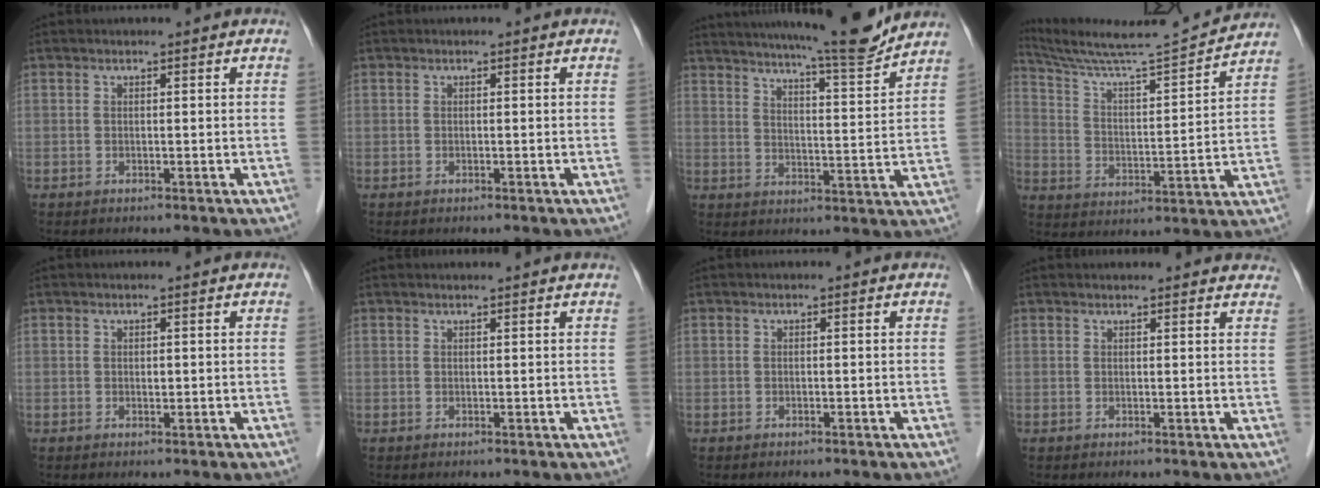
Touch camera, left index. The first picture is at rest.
{"total": 0.0}
{"total": 15.3, "force": [13.9, -0.3, 6.4], "torque": [-0.101, -0.023, 0.191]}
{"total": 15.9, "force": [15.1, -1.4, 4.5], "torque": [-0.093, -0.021, 0.242]}
{"total": 0.6, "force": [0.2, 0.3, 0.4], "torque": [-0.005, 0.000, 0.002]}
{"total": 2.2, "force": [2.1, -0.3, 0.5], "torque": [-0.012, 0.009, 0.026]}
{"total": 0.0}
{"total": 9.3, "force": [8.8, 1.9, 2.4], "torque": [-0.009, 0.014, 0.082]}